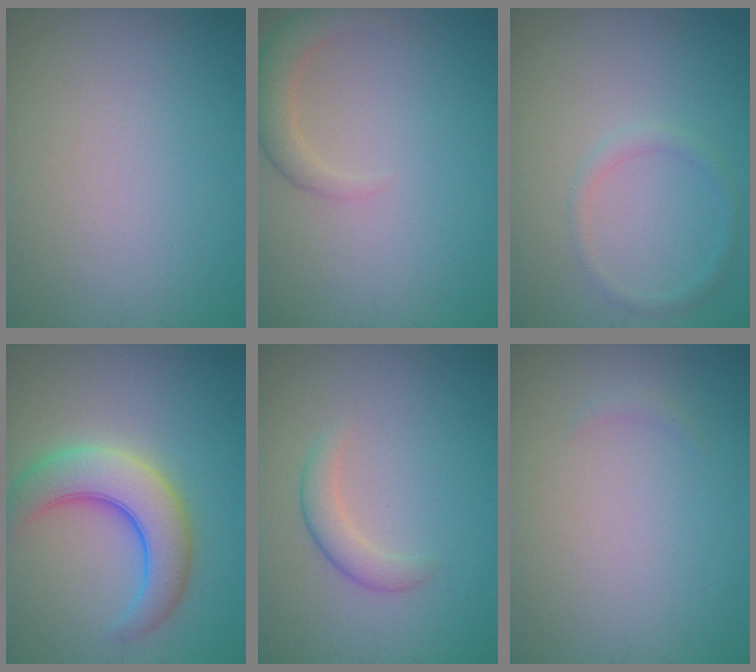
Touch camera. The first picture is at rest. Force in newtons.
{"total": 2.8, "press": 2.7, "slide": 0.2}
{"total": 1.3, "press": 1.3, "slide": 0.1}
{"total": 6.6, "press": 6.6, "slide": 0.3}
{"total": 2.1, "press": 2.1, "slide": 0.0}
{"total": 0.5, "press": 0.5, "slide": 0.1}